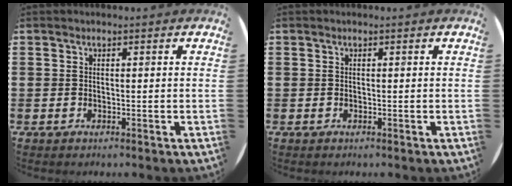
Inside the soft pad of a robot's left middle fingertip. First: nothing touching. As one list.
[{"total": 0.0}]